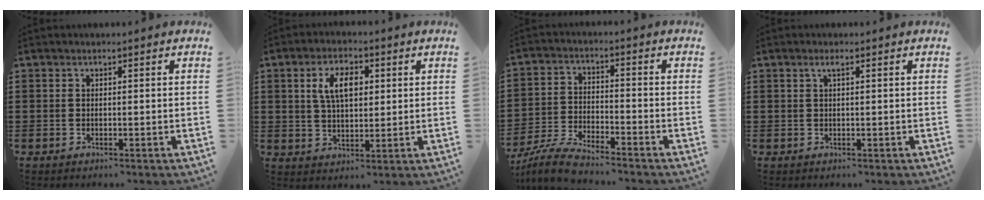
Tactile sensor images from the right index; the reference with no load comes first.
{"total": 6.2, "force": [1.7, 3.3, 5.0], "torque": [-0.101, 0.011, 0.025]}
{"total": 6.1, "force": [-5.9, 0.1, 1.9], "torque": [-0.055, -0.007, -0.117]}
{"total": 1.0, "force": [0.4, 0.1, 0.9], "torque": [-0.020, 0.003, 0.007]}